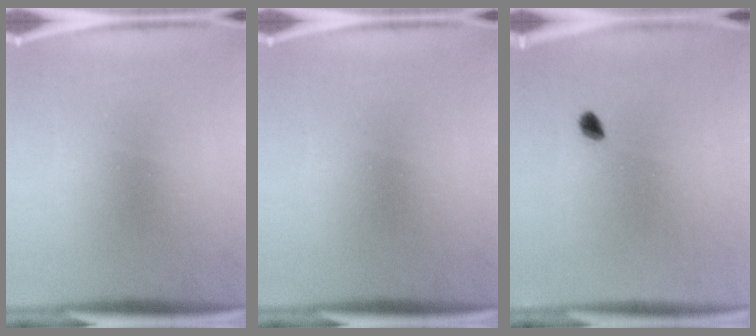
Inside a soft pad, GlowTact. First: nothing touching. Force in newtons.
{"total": 0.0}
{"total": 1.7}